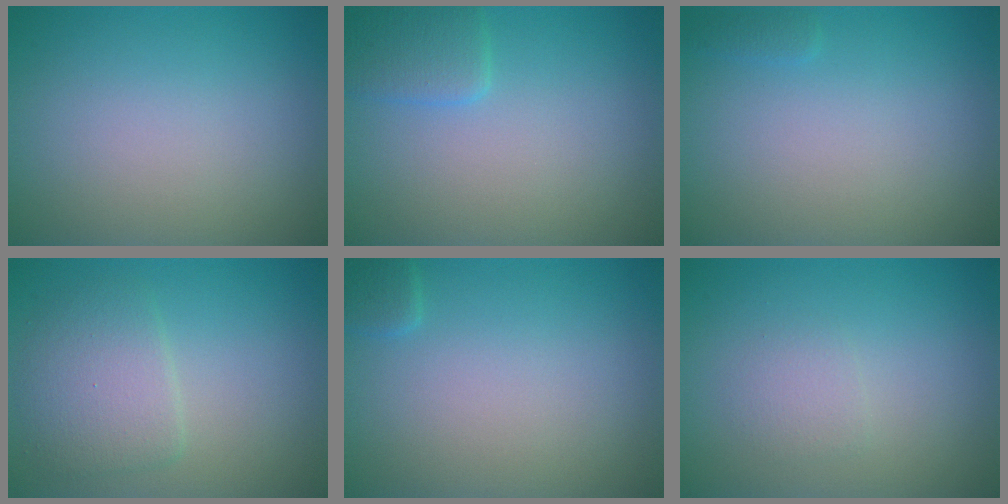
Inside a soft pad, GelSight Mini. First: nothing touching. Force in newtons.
{"total": 2.1, "press": 2.1, "slide": 0.1}
{"total": 0.5, "press": 0.5, "slide": 0.1}
{"total": 3.5, "press": 3.5, "slide": 0.3}
{"total": 1.0, "press": 1.0, "slide": 0.1}
{"total": 1.2, "press": 1.2, "slide": 0.0}